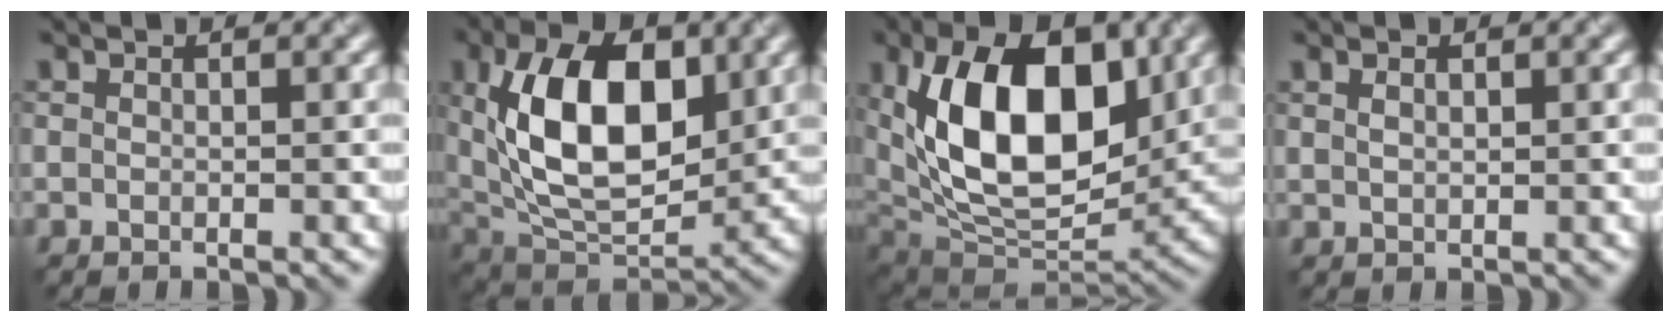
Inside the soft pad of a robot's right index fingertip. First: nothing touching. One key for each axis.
{"total": 11.4, "fx": 2.4, "fy": 6.2, "fz": 9.3, "tx": -0.157, "ty": 0.005, "tz": 0.037}
{"total": 14.2, "fx": 3.3, "fy": 7.9, "fz": 11.3, "tx": -0.174, "ty": 0.000, "tz": 0.052}
{"total": 1.0, "fx": 0.6, "fy": 0.4, "fz": 0.7, "tx": -0.017, "ty": -0.001, "tz": 0.015}